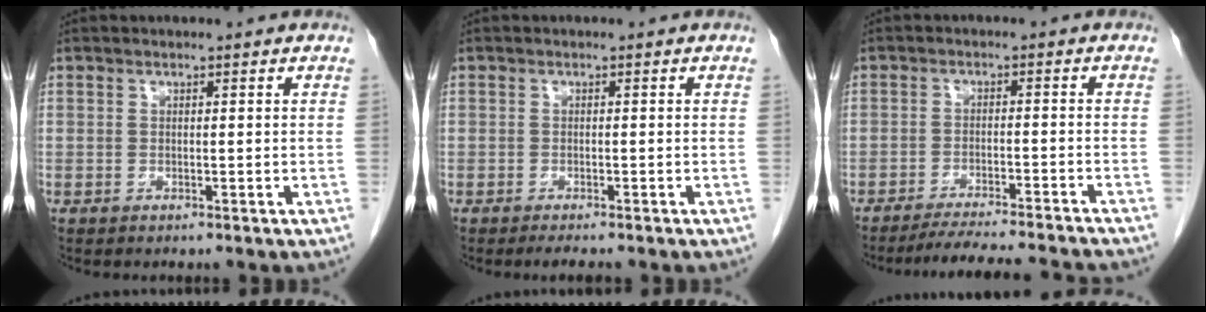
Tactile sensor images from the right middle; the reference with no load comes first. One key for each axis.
{"total": 1.9, "fx": -1.6, "fy": 0.2, "fz": 1.0, "tx": -0.016, "ty": -0.005, "tz": -0.020}
{"total": 13.3, "fx": -12.3, "fy": 0.0, "fz": 5.1, "tx": -0.063, "ty": -0.018, "tz": -0.168}